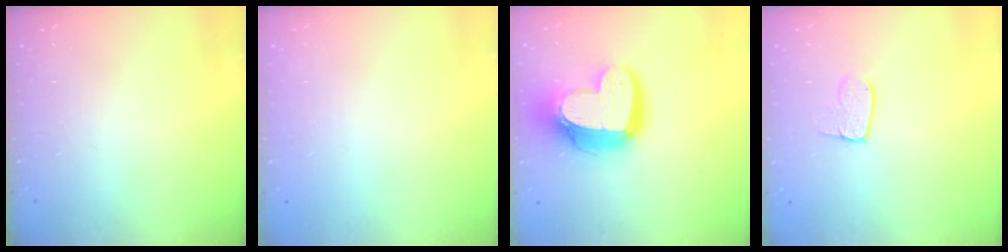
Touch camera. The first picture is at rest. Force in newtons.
{"total": 0.0}
{"total": 18.9, "press": 18.8, "slide": 1.6}
{"total": 5.1, "press": 5.1, "slide": 0.4}